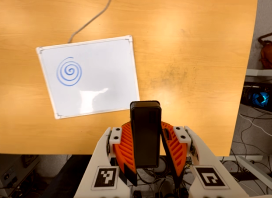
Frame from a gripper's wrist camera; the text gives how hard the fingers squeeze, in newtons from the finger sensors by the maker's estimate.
{"total": 5.6, "left": 5.2, "right": 5.9}